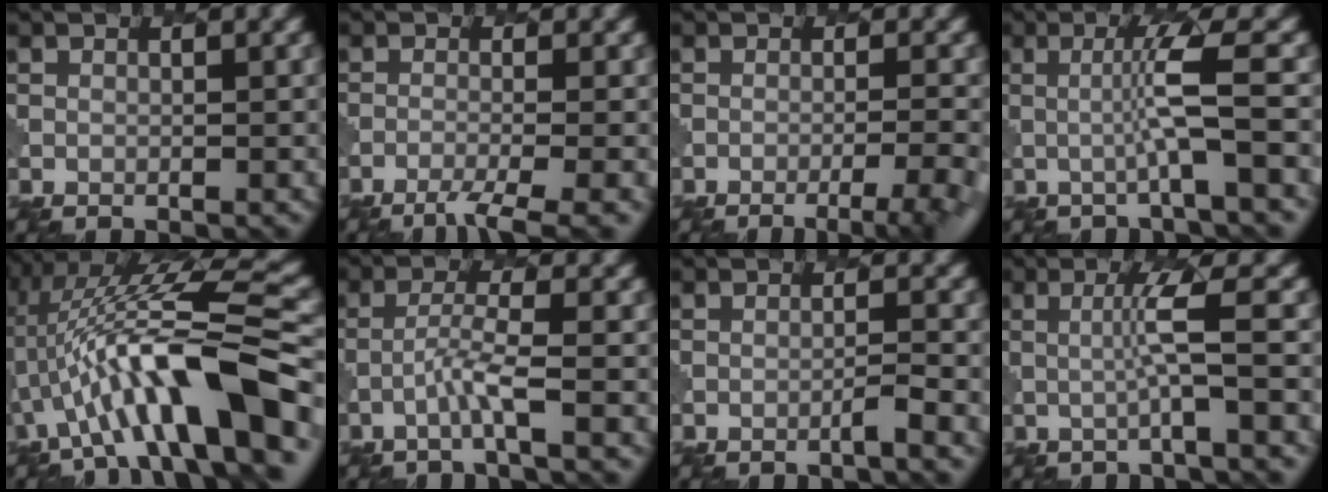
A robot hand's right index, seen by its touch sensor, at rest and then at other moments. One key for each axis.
{"total": 3.6, "fx": -2.2, "fy": 0.7, "fz": 2.8, "tx": -0.044, "ty": -0.003, "tz": -0.045}
{"total": 5.2, "fx": -3.0, "fy": 1.3, "fz": 4.1, "tx": -0.045, "ty": 0.002, "tz": -0.036}
{"total": 3.8, "fx": 0.1, "fy": 0.1, "fz": 3.8, "tx": -0.067, "ty": 0.006, "tz": -0.008}
{"total": 12.4, "fx": -2.2, "fy": 2.9, "fz": 11.8, "tx": -0.196, "ty": 0.028, "tz": -0.028}
{"total": 2.4, "fx": -1.0, "fy": -0.1, "fz": 2.2, "tx": -0.046, "ty": 0.011, "tz": -0.031}
{"total": 1.1, "fx": -0.4, "fy": -0.1, "fz": 1.0, "tx": -0.009, "ty": 0.007, "tz": -0.016}
{"total": 3.0, "fx": 0.4, "fy": 0.1, "fz": 3.0, "tx": -0.056, "ty": 0.003, "tz": 0.000}